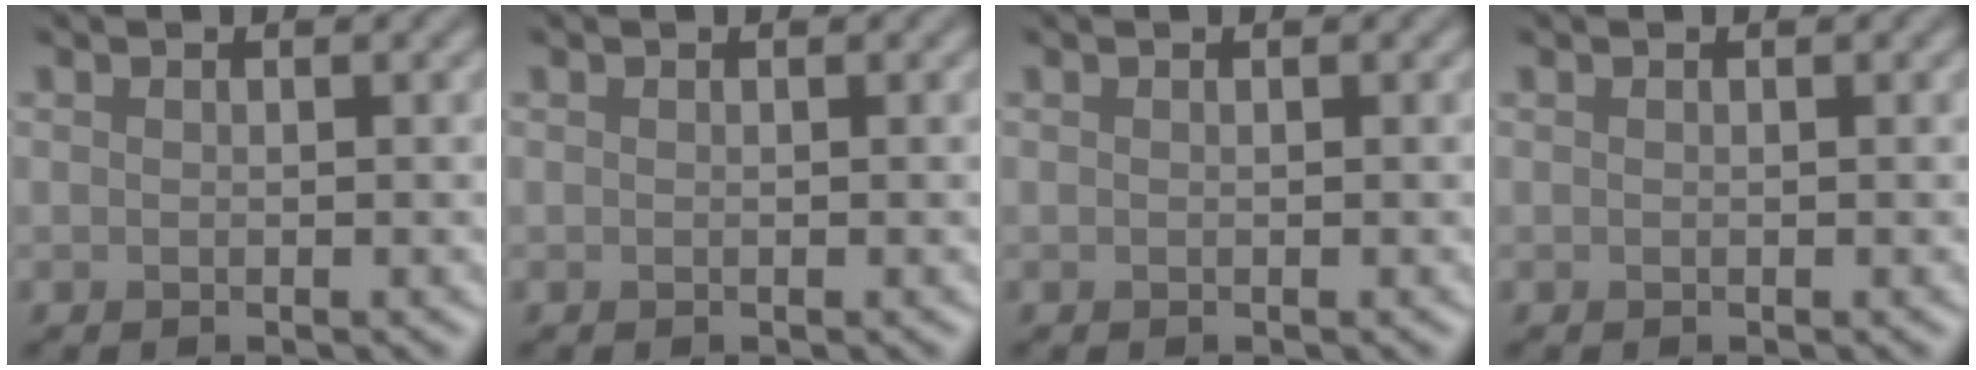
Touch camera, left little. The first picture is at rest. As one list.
[{"total": 0.0}, {"total": 0.0}, {"total": 0.0}]